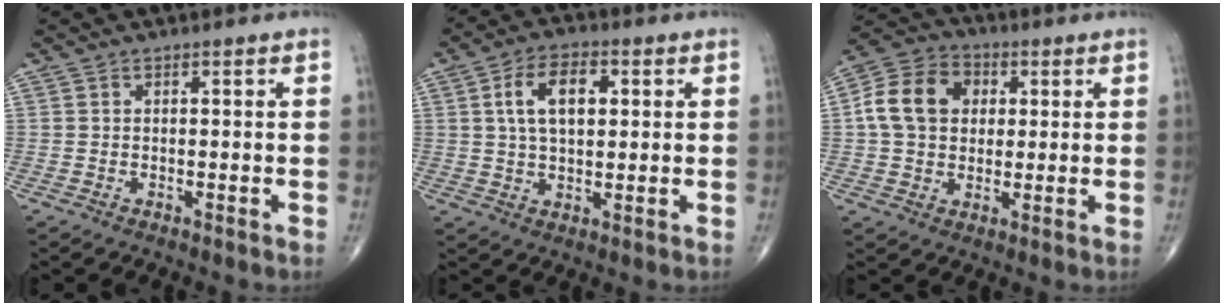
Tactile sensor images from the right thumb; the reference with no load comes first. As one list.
[{"total": 9.6, "force": [2.3, 5.4, 7.6], "torque": [-0.124, 0.006, 0.038]}, {"total": 12.1, "force": [2.0, 9.5, 7.3], "torque": [-0.112, 0.015, 0.026]}]